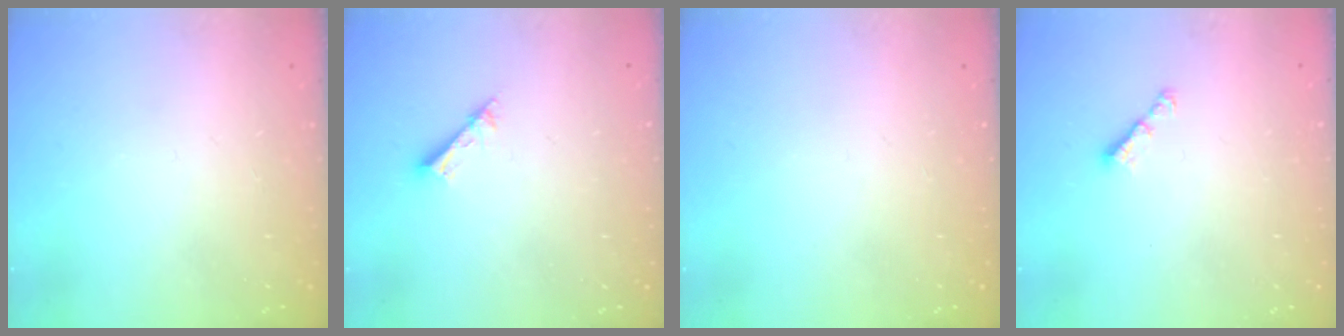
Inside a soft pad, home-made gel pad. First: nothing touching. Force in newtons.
{"total": 2.5, "press": 2.5, "slide": 0.1}
{"total": 0.0}
{"total": 3.1, "press": 3.1, "slide": 0.6}